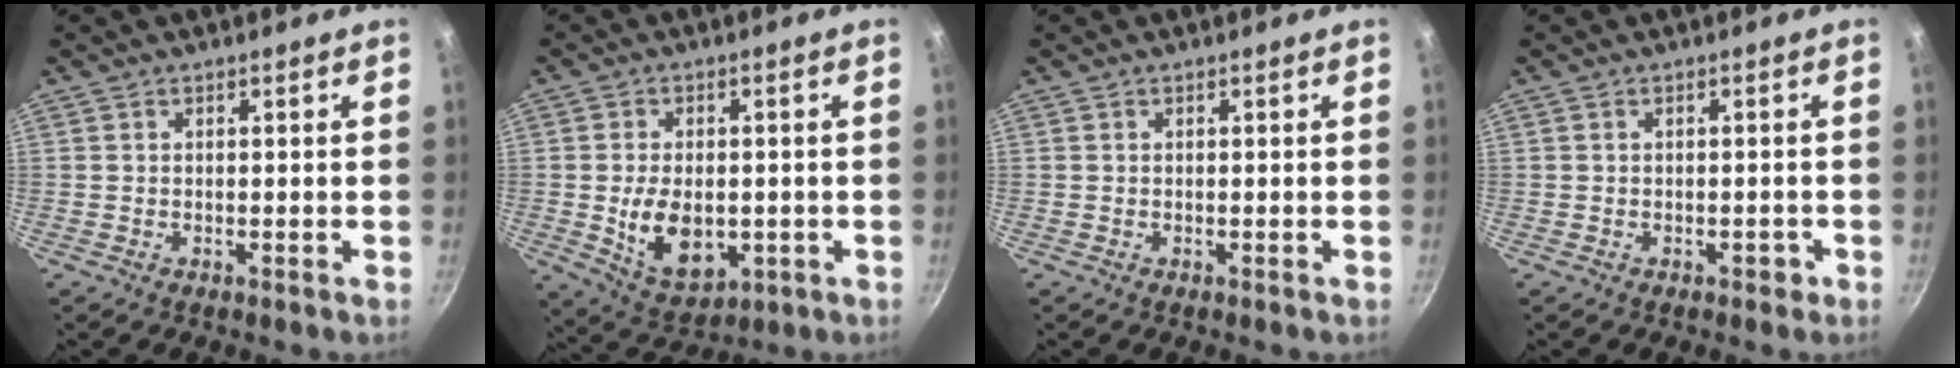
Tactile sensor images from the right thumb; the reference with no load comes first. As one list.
[{"total": 10.9, "force": [-1.4, 7.0, 8.2], "torque": [-0.122, -0.007, -0.004]}, {"total": 0.0}, {"total": 1.5, "force": [-0.7, 1.0, 0.9], "torque": [0.003, 0.017, -0.002]}]